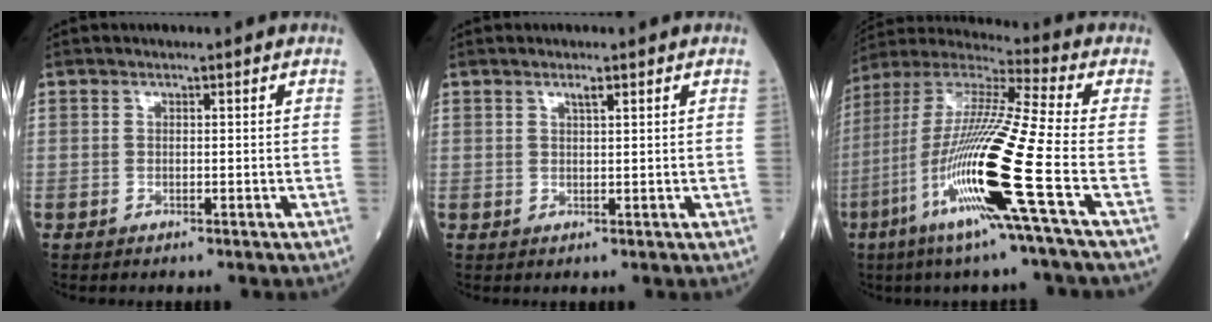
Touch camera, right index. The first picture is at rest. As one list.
[{"total": 1.2, "force": [0.8, 0.0, 1.0], "torque": [-0.018, -0.001, 0.014]}, {"total": 19.9, "force": [-6.9, -1.1, 18.6], "torque": [-0.397, -0.031, -0.146]}]